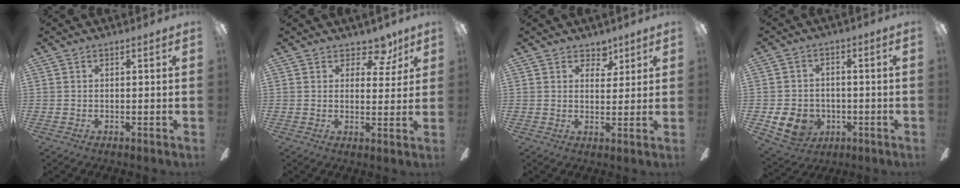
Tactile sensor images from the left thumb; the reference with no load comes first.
{"total": 6.9, "force": [4.8, 4.0, 3.0], "torque": [-0.024, -0.024, 0.081]}
{"total": 4.9, "force": [3.5, 3.0, 1.4], "torque": [-0.008, -0.017, 0.059]}
{"total": 9.5, "force": [-3.0, 8.0, 4.3], "torque": [-0.109, 0.022, -0.053]}